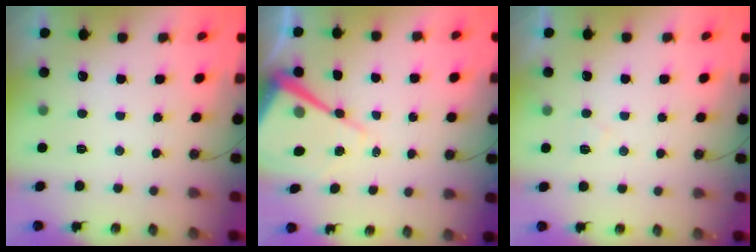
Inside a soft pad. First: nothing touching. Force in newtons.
{"total": 13.7, "press": 13.7, "slide": 1.2}
{"total": 5.4, "press": 5.4, "slide": 0.8}